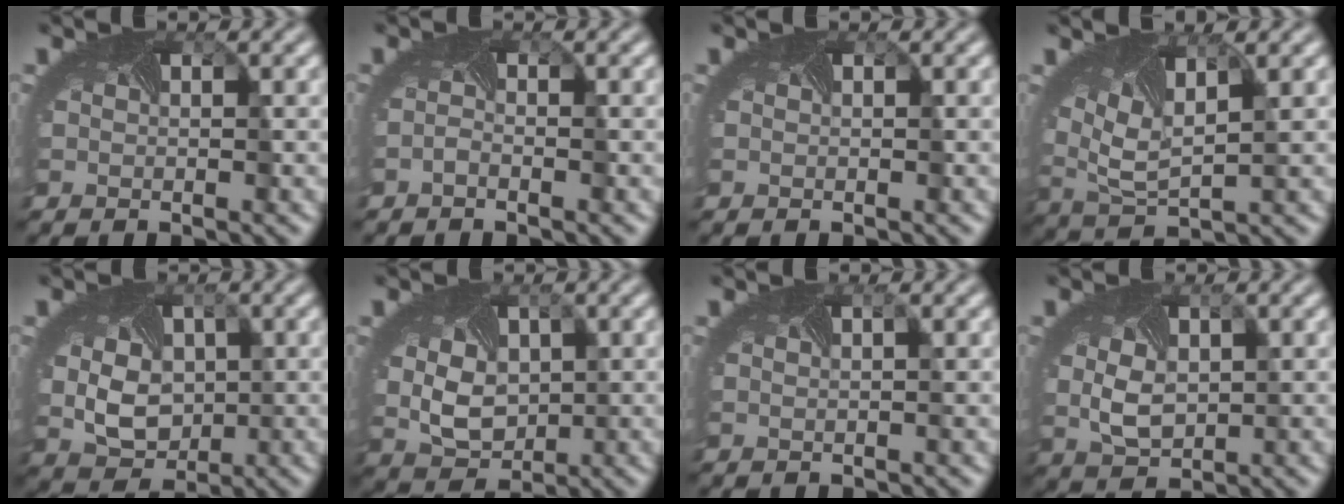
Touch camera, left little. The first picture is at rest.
{"total": 0.8, "force": [-0.7, -0.4, 0.1], "torque": [-0.012, 0.000, -0.014]}
{"total": 0.0}
{"total": 6.1, "force": [2.7, 2.7, 4.7], "torque": [-0.102, 0.013, 0.056]}
{"total": 4.9, "force": [0.0, 3.8, 3.1], "torque": [-0.067, -0.009, 0.013]}
{"total": 4.5, "force": [0.3, 3.4, 2.9], "torque": [-0.070, -0.007, 0.020]}
{"total": 0.9, "force": [0.6, 0.3, 0.6], "torque": [-0.012, 0.010, 0.011]}
{"total": 3.5, "force": [0.2, 2.5, 2.5], "torque": [-0.063, -0.006, 0.023]}